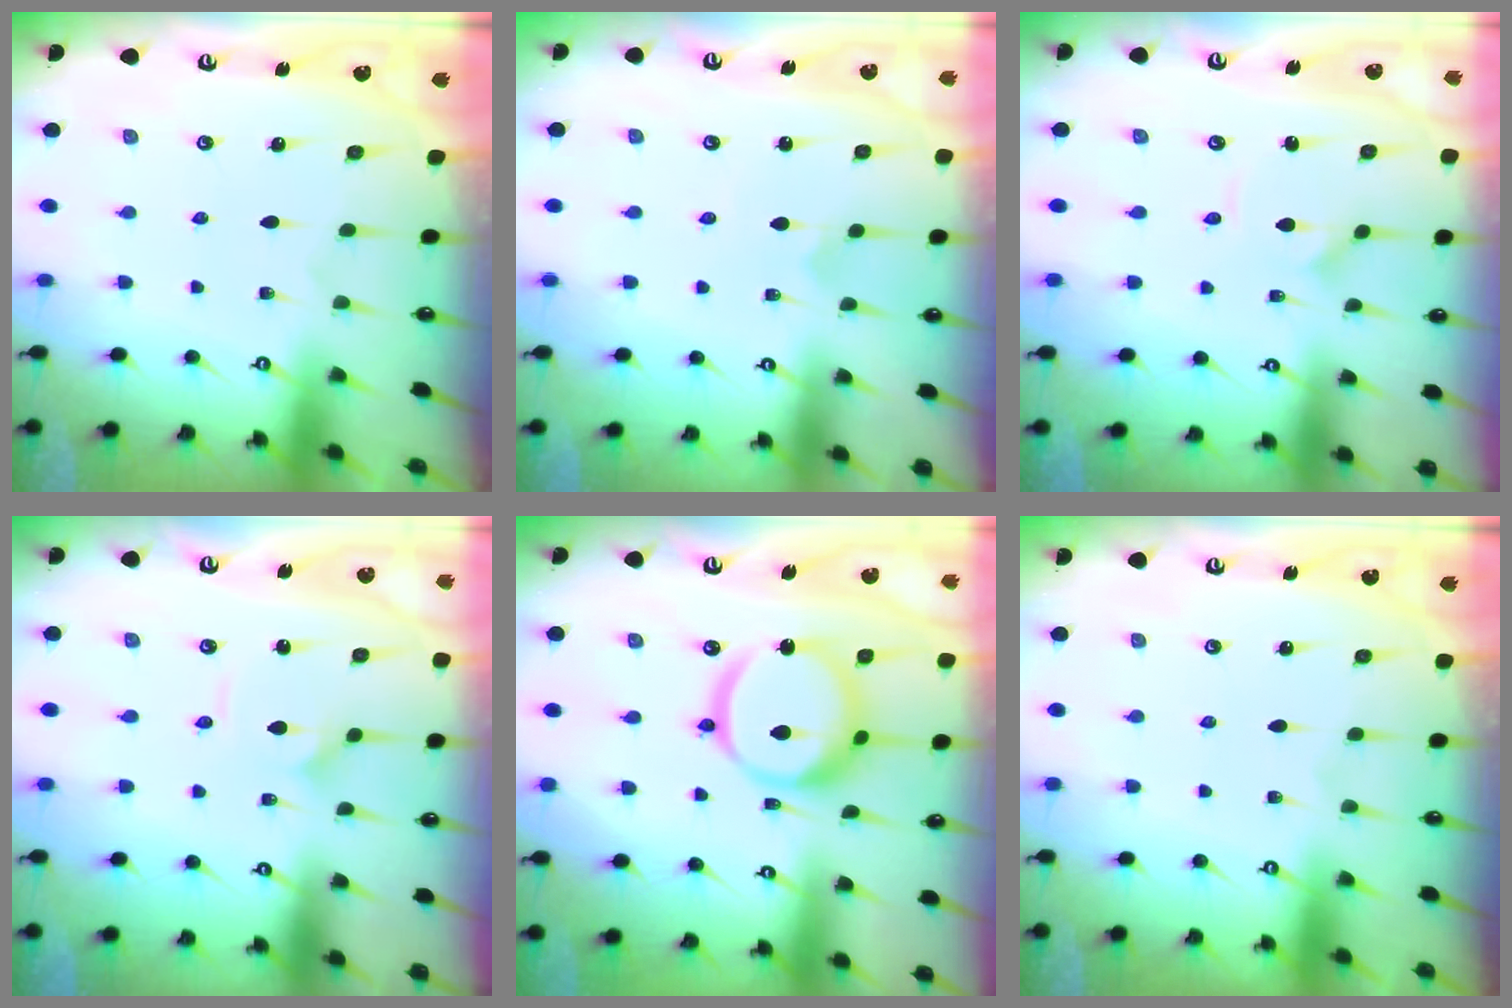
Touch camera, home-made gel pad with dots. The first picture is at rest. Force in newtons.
{"total": 0.0}
{"total": 0.8, "press": 0.8, "slide": 0.2}
{"total": 2.2, "press": 2.2, "slide": 0.1}
{"total": 15.6, "press": 15.5, "slide": 1.7}
{"total": 0.0}